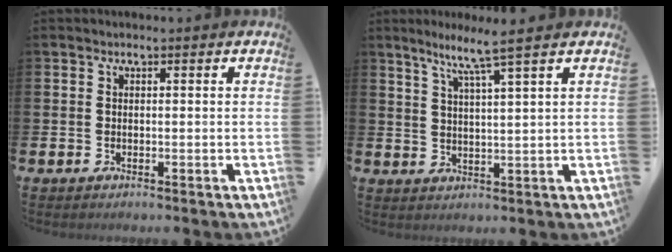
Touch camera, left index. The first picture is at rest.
{"total": 5.3, "force": [4.2, -0.8, 3.1], "torque": [-0.075, -0.019, 0.068]}